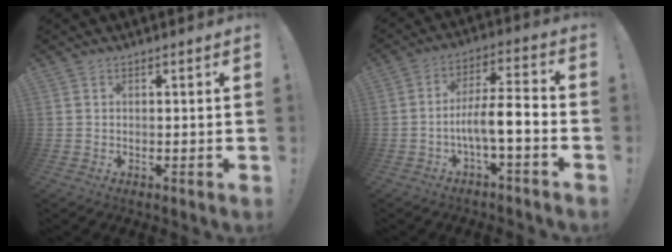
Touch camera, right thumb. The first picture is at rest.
{"total": 11.0, "force": [-3.9, 2.4, 10.0], "torque": [-0.176, 0.022, -0.068]}